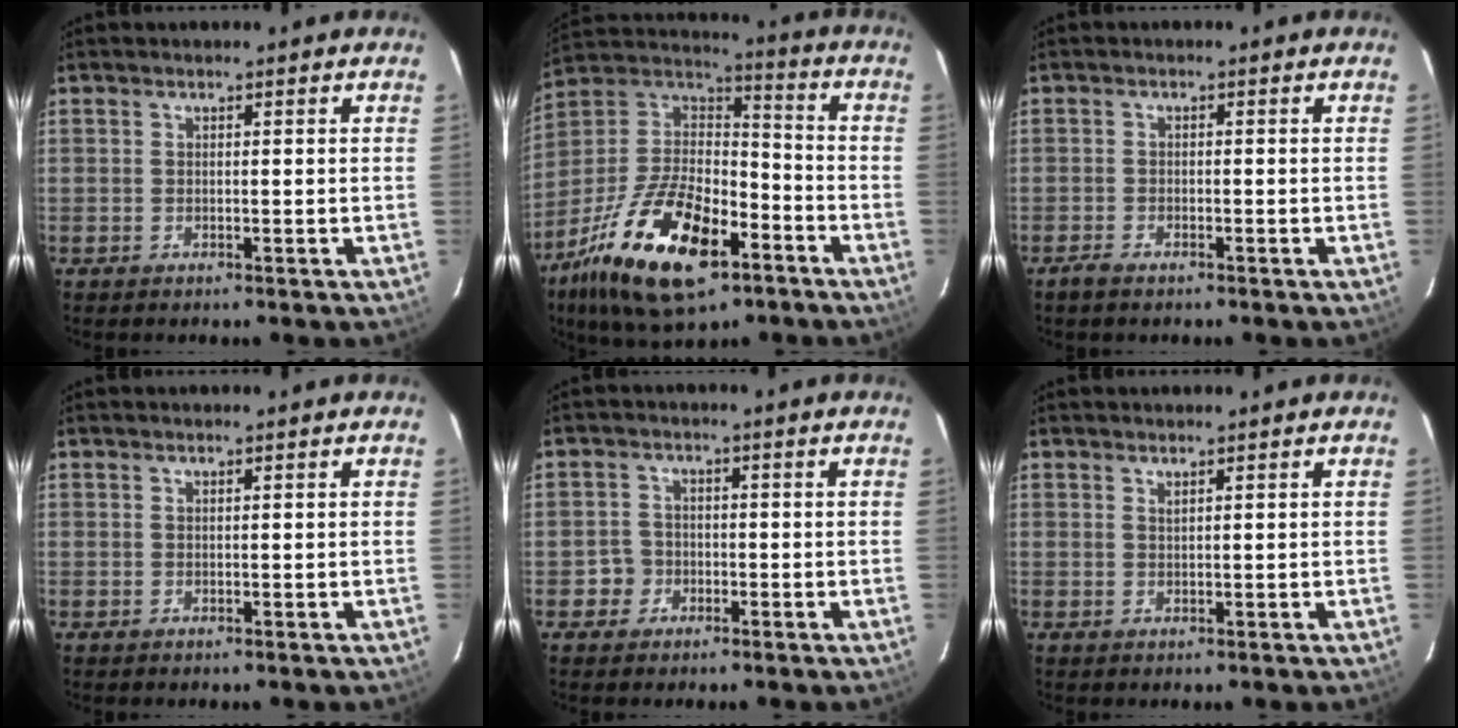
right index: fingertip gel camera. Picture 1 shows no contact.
{"total": 24.9, "force": [-13.2, 11.3, 17.8], "torque": [-0.360, -0.020, -0.227]}
{"total": 1.3, "force": [-1.0, 0.4, 0.7], "torque": [-0.015, -0.003, -0.020]}
{"total": 0.0}
{"total": 3.4, "force": [-1.3, 3.1, 0.0], "torque": [0.004, 0.019, -0.023]}
{"total": 0.6, "force": [0.6, 0.0, 0.3], "torque": [-0.004, -0.001, 0.010]}